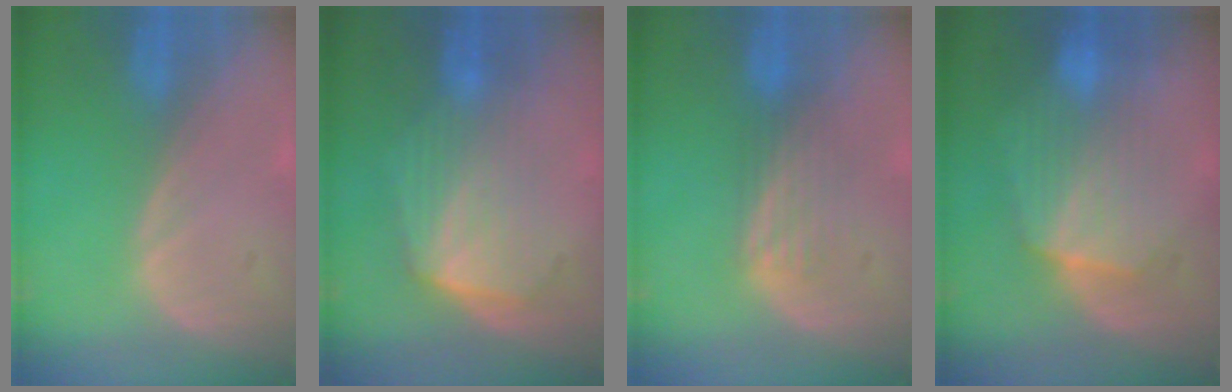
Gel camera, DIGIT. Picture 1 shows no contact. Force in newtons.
{"total": 7.2, "press": 6.5, "slide": 3.0}
{"total": 4.0, "press": 3.5, "slide": 2.1}
{"total": 7.1, "press": 7.0, "slide": 1.3}